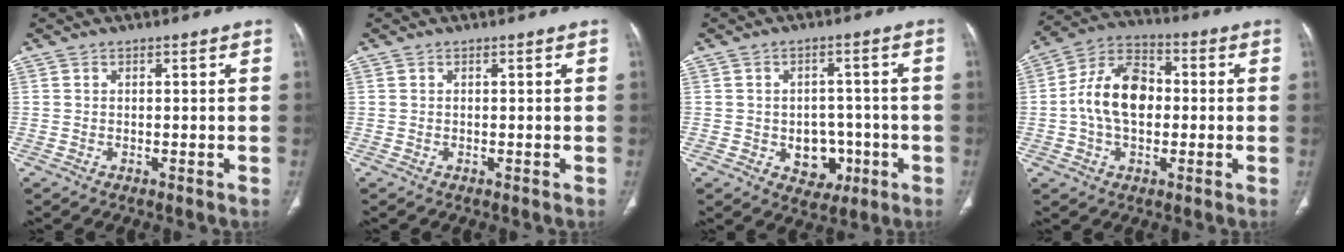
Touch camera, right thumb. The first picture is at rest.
{"total": 0.0}
{"total": 7.4, "force": [-2.0, 5.9, 4.0], "torque": [-0.015, 0.020, -0.016]}
{"total": 13.3, "force": [-0.2, 8.8, 10.0], "torque": [-0.168, 0.028, -0.012]}